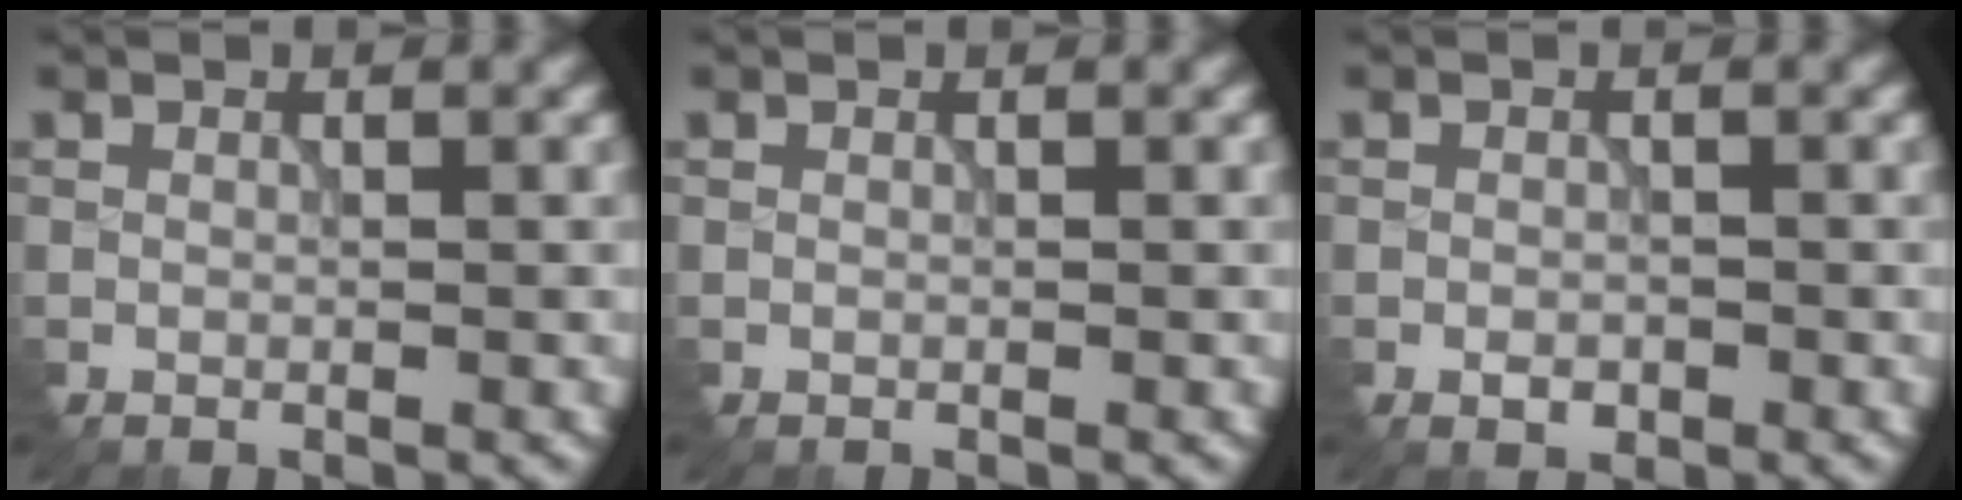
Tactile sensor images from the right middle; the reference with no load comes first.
{"total": 0.0}
{"total": 1.3, "force": [-1.0, 0.7, 0.6], "torque": [-0.015, -0.005, -0.015]}